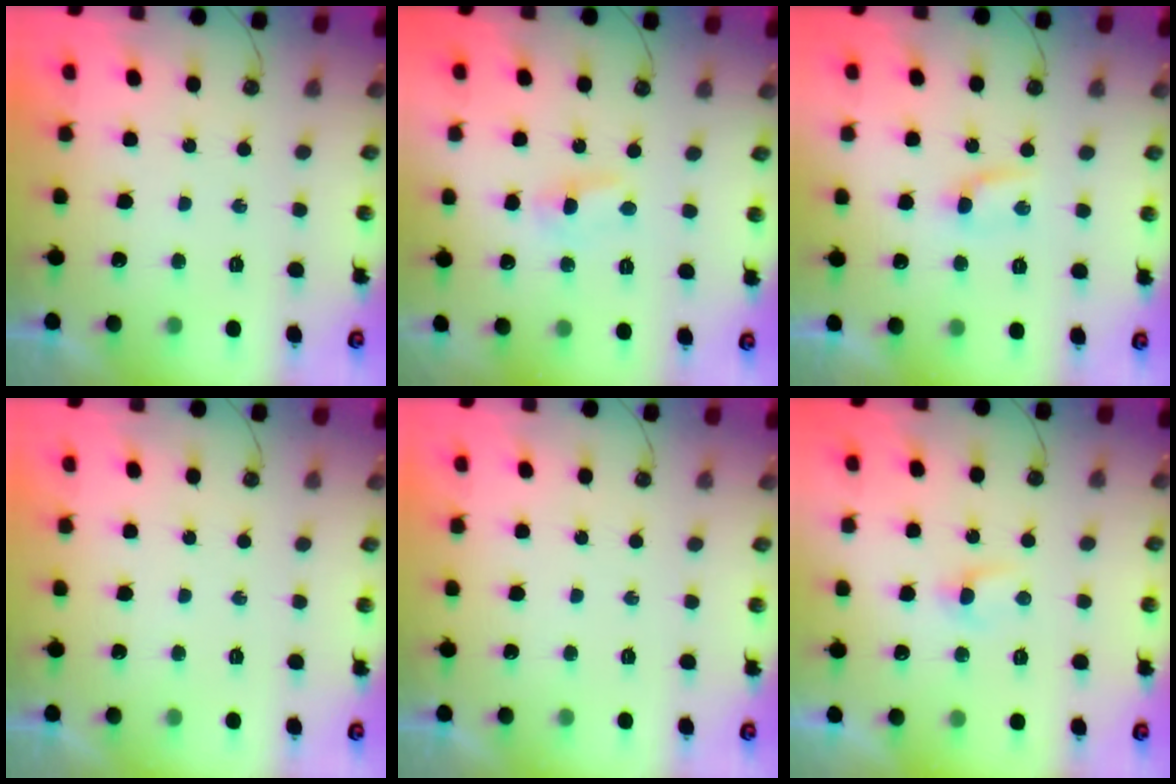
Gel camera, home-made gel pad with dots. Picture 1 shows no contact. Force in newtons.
{"total": 2.0, "press": 1.9, "slide": 0.8}
{"total": 5.0, "press": 3.6, "slide": 3.5}
{"total": 0.0}
{"total": 0.0}
{"total": 2.7, "press": 2.6, "slide": 0.4}